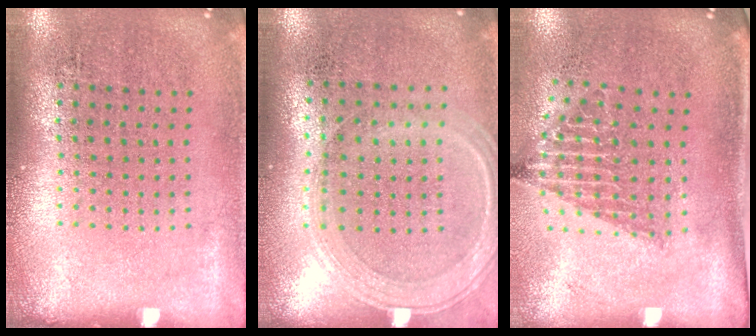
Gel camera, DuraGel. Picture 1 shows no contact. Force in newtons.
{"total": 0.6, "press": 0.5, "slide": 0.2}
{"total": 1.4, "press": 1.1, "slide": 0.9}